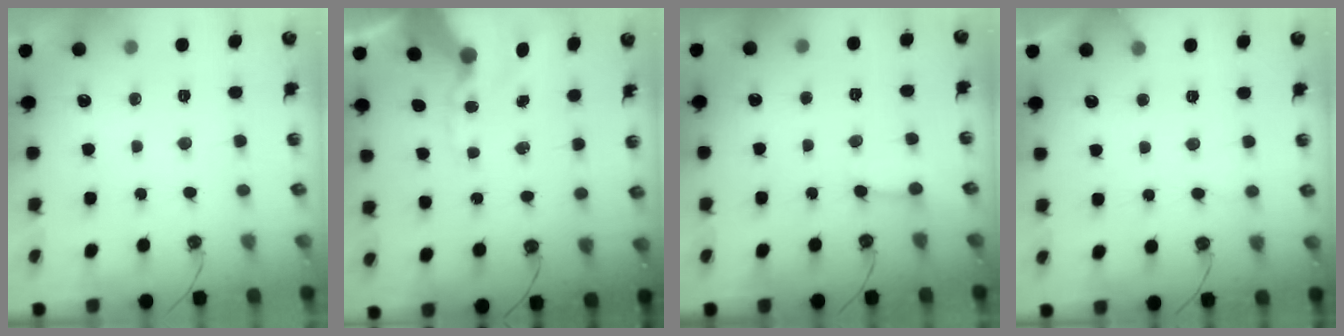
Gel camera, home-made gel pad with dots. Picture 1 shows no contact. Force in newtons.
{"total": 13.7, "press": 13.5, "slide": 1.9}
{"total": 2.6, "press": 2.6, "slide": 0.1}
{"total": 6.2, "press": 6.2, "slide": 0.5}